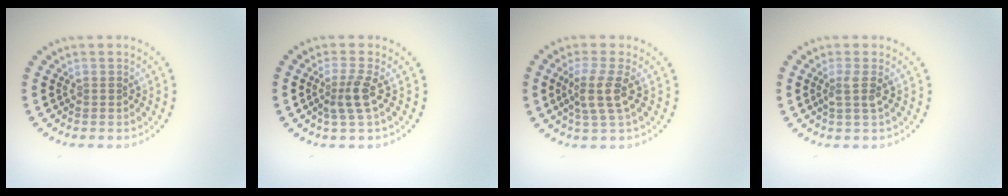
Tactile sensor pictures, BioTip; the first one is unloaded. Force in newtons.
{"total": 2.4, "press": 1.8, "slide": 1.6}
{"total": 3.0, "press": 2.4, "slide": 1.7}
{"total": 1.6, "press": 1.2, "slide": 1.1}